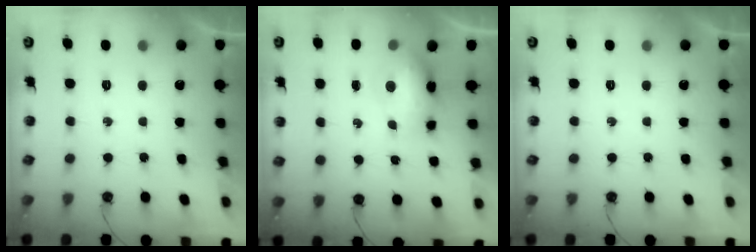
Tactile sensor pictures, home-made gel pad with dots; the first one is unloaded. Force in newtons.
{"total": 8.6, "press": 8.5, "slide": 1.0}
{"total": 0.0}